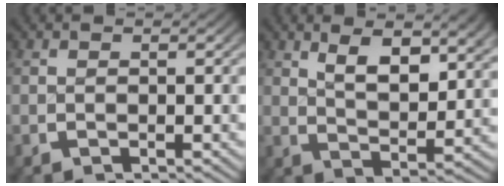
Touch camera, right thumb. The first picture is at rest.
{"total": 4.8, "force": [2.5, 1.9, 3.7], "torque": [-0.056, -0.007, 0.048]}